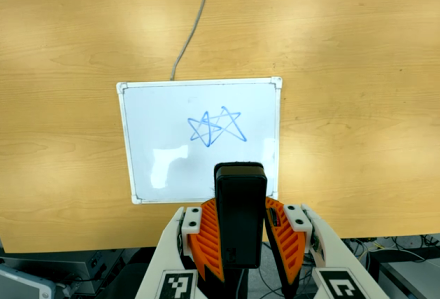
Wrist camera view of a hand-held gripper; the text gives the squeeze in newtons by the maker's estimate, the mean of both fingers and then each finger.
{"total": 7.7, "left": 5.9, "right": 9.5}